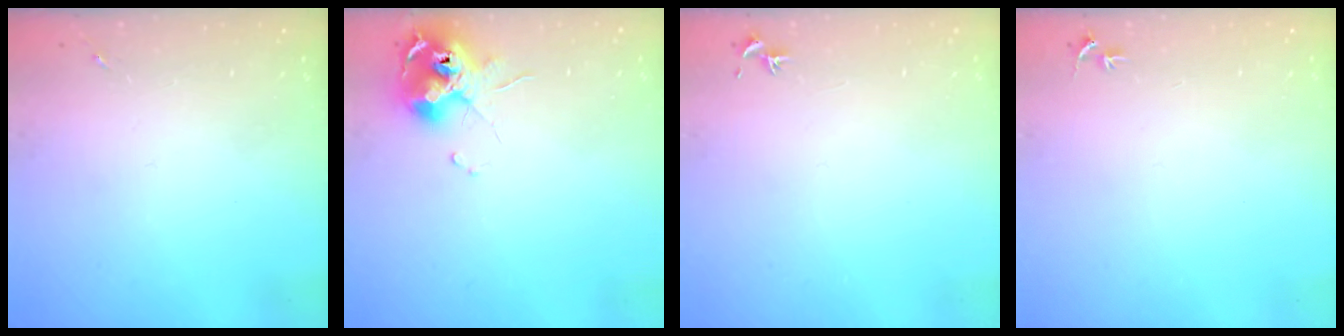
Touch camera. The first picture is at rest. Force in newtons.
{"total": 12.2, "press": 12.1, "slide": 1.3}
{"total": 0.8, "press": 0.7, "slide": 0.3}
{"total": 2.7, "press": 2.7, "slide": 0.3}